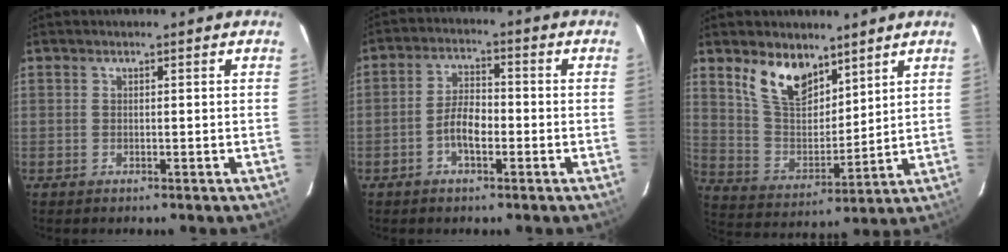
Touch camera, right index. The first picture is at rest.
{"total": 5.2, "force": [-2.1, 2.1, 4.2], "torque": [-0.089, 0.011, -0.039]}
{"total": 11.7, "force": [7.8, 6.0, 6.3], "torque": [-0.126, 0.008, 0.159]}